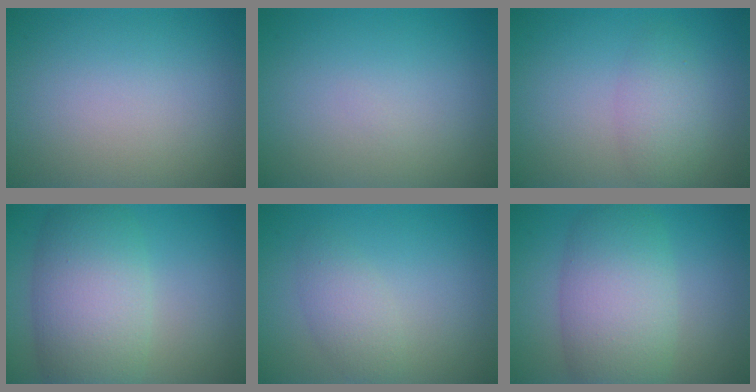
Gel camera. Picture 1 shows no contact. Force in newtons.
{"total": 0.0}
{"total": 2.6, "press": 2.6, "slide": 0.2}
{"total": 7.9, "press": 7.9, "slide": 0.5}
{"total": 2.2, "press": 2.2, "slide": 0.1}
{"total": 7.4, "press": 7.4, "slide": 0.4}